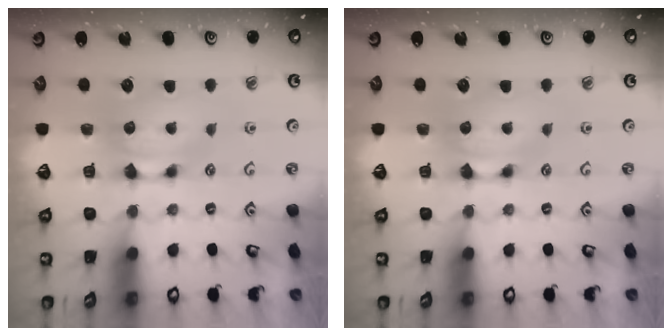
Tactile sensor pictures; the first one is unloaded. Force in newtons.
{"total": 0.0}